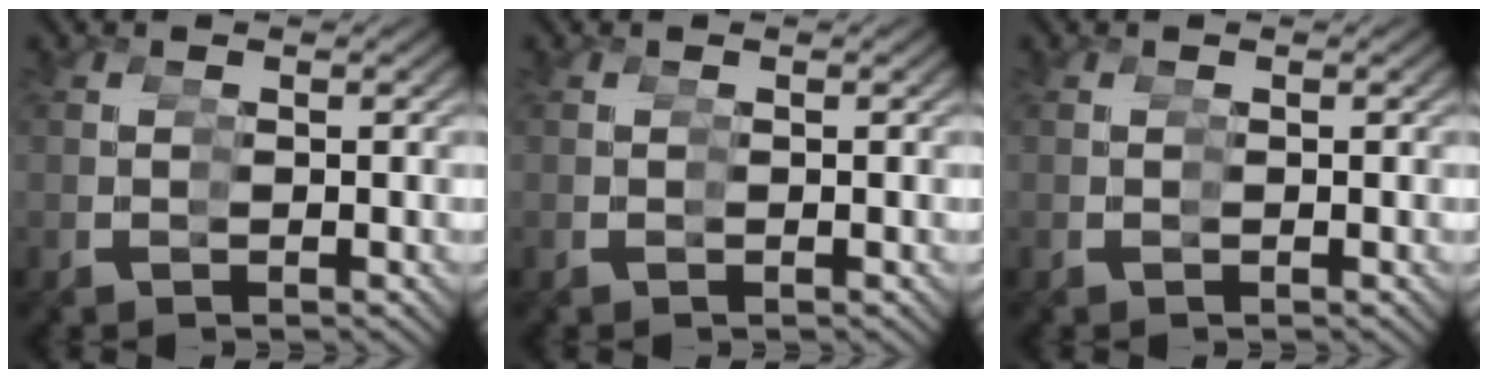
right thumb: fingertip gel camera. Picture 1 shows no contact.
{"total": 0.0}
{"total": 0.0}